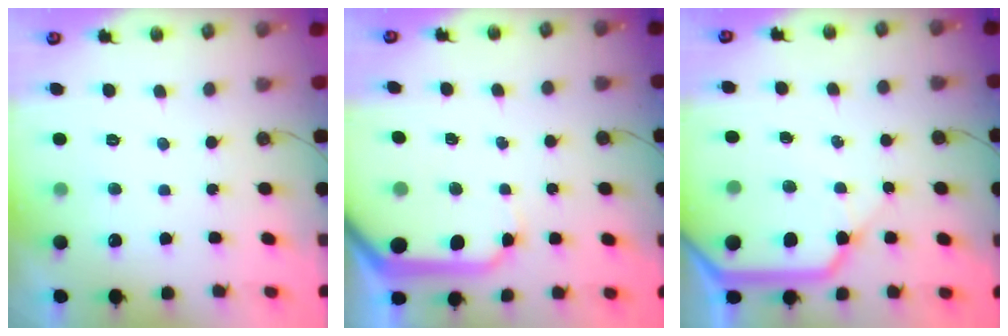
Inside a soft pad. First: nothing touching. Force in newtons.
{"total": 9.1, "press": 9.1, "slide": 0.8}
{"total": 12.7, "press": 12.6, "slide": 1.6}